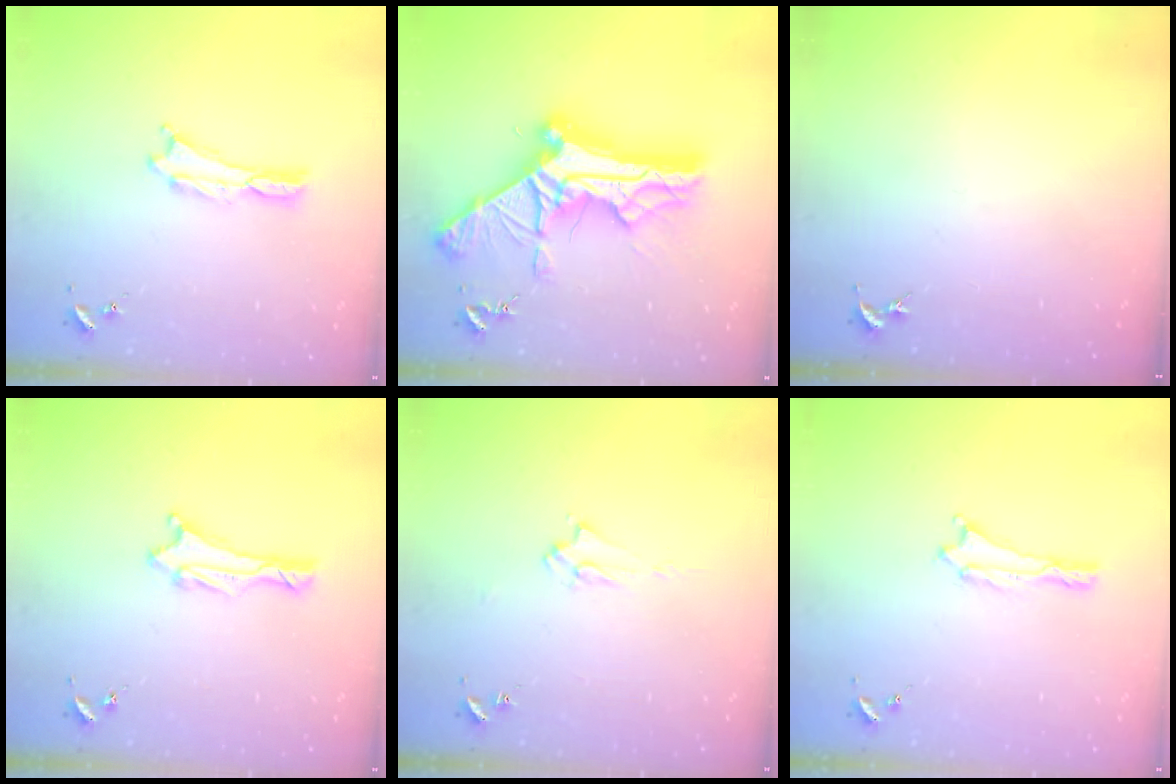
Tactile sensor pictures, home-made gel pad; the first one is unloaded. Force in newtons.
{"total": 14.5, "press": 14.5, "slide": 1.5}
{"total": 0.0}
{"total": 1.5, "press": 1.5, "slide": 0.2}
{"total": 1.9, "press": 1.9, "slide": 0.3}
{"total": 0.0}